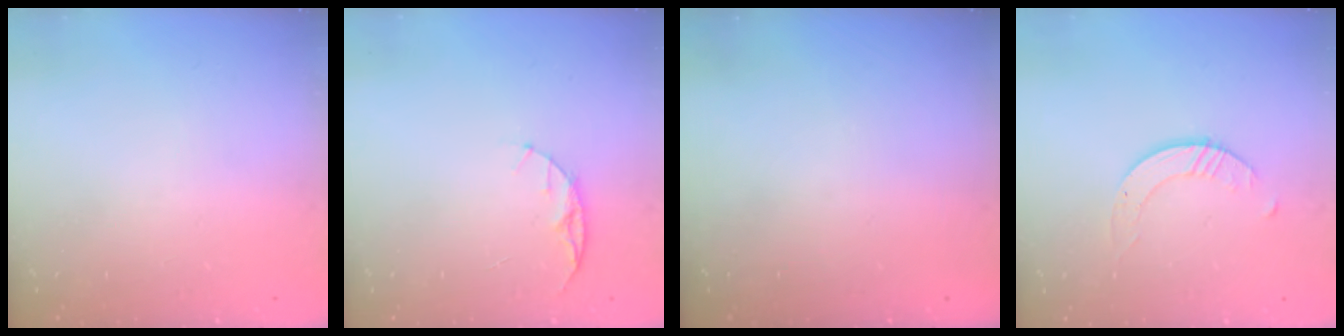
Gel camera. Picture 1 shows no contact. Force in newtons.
{"total": 5.9, "press": 5.8, "slide": 0.7}
{"total": 0.0}
{"total": 1.7, "press": 1.7, "slide": 0.2}